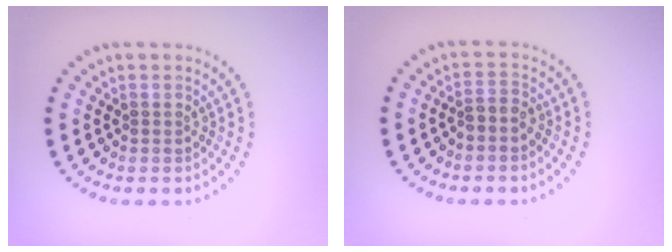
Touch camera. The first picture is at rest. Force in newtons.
{"total": 1.6, "press": 1.3, "slide": 1.0}